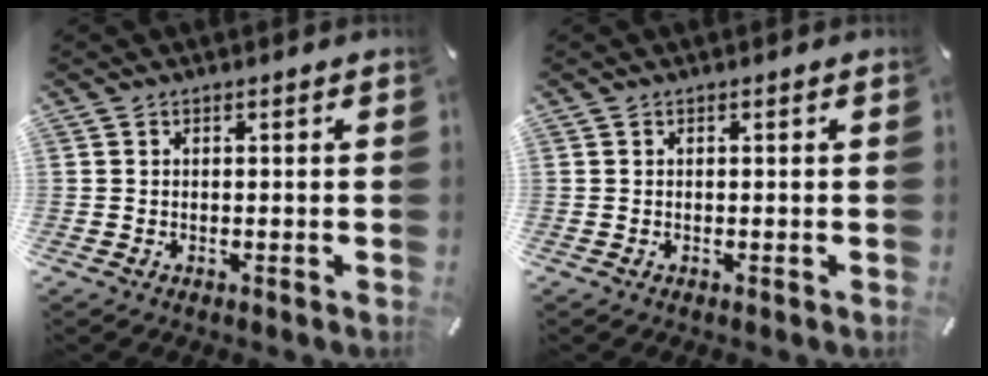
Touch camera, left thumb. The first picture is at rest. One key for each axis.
{"total": 0.0}